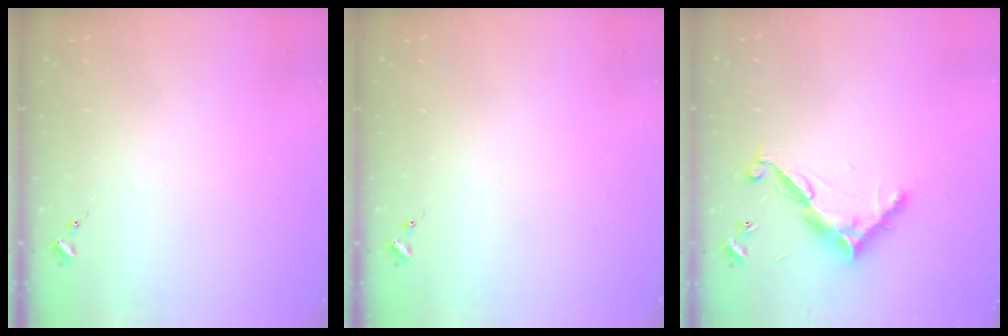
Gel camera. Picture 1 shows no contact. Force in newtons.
{"total": 0.0}
{"total": 11.5, "press": 11.5, "slide": 0.4}